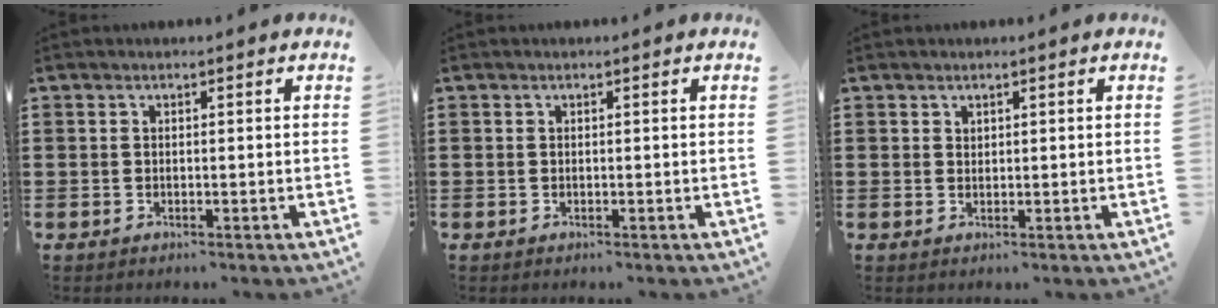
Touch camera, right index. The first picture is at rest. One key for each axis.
{"total": 0.0}
{"total": 0.7, "fx": 0.6, "fy": 0.5, "fz": 0.1, "tx": -0.003, "ty": 0.001, "tz": 0.012}